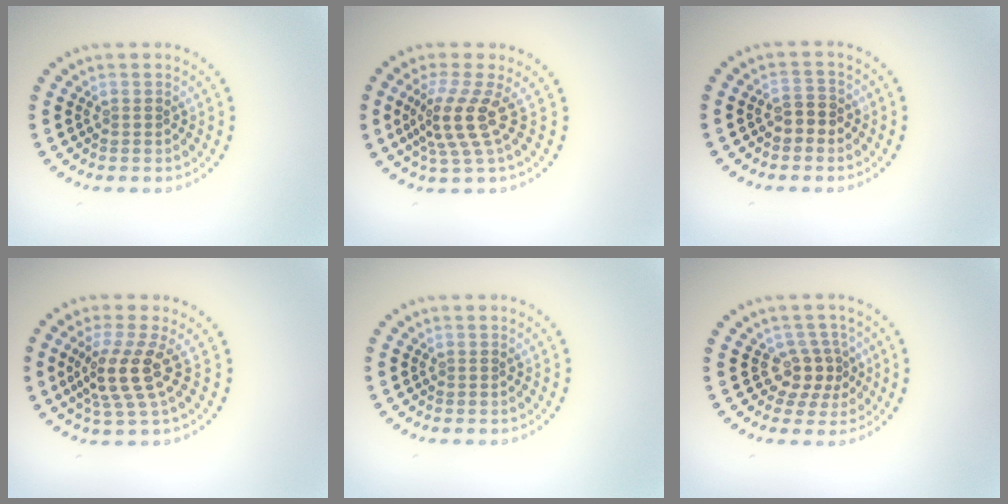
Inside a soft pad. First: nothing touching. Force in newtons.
{"total": 3.9, "press": 2.9, "slide": 2.7}
{"total": 1.9, "press": 1.7, "slide": 0.7}
{"total": 4.0, "press": 2.9, "slide": 2.7}
{"total": 0.0}
{"total": 2.8, "press": 2.1, "slide": 1.9}